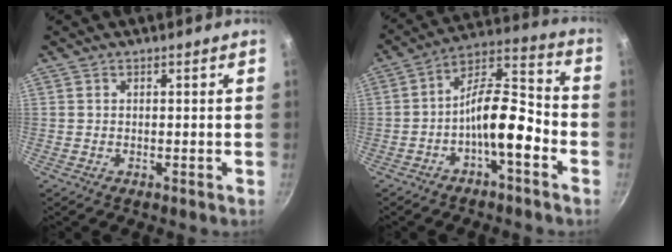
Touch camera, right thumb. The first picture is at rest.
{"total": 12.2, "force": [-4.5, 4.5, 10.4], "torque": [-0.154, 0.058, -0.083]}